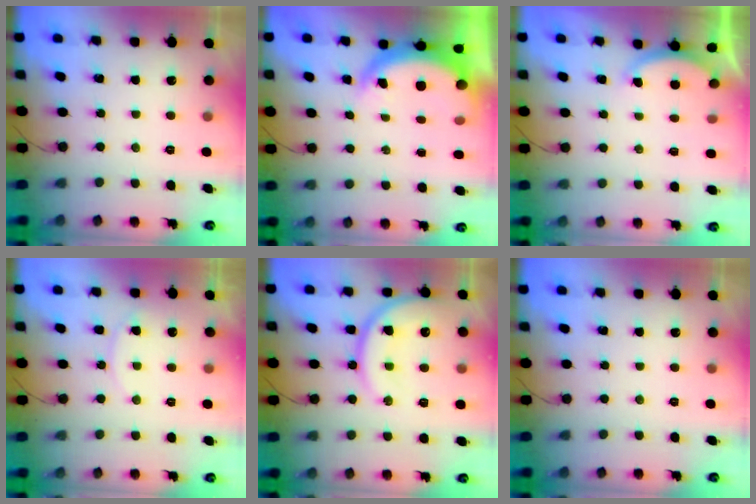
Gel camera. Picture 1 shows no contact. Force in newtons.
{"total": 6.4, "press": 6.3, "slide": 0.9}
{"total": 1.9, "press": 1.8, "slide": 0.5}
{"total": 6.7, "press": 6.7, "slide": 0.6}
{"total": 17.2, "press": 17.2, "slide": 1.6}
{"total": 0.0}